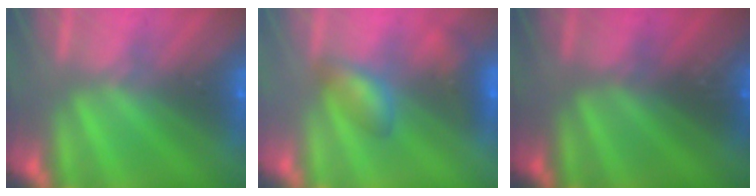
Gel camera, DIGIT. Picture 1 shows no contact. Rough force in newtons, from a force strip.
{"total": 2.9}
{"total": 2.9}